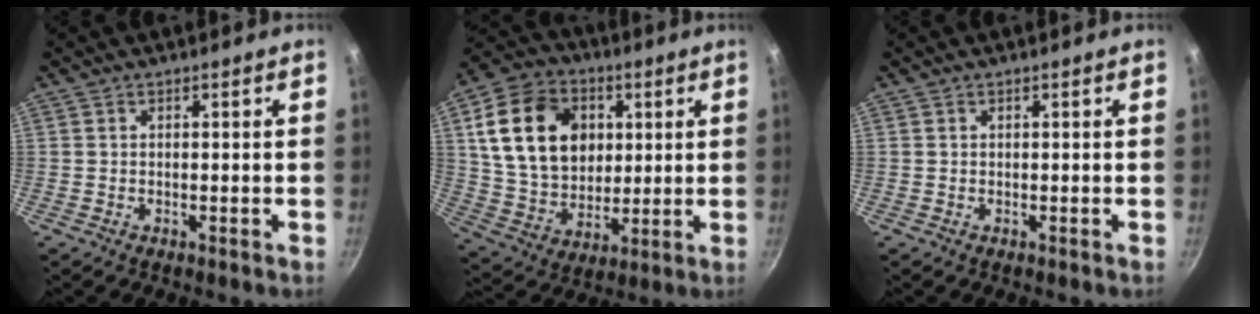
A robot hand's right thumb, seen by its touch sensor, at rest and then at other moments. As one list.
[{"total": 20.5, "force": [5.0, 15.4, 12.6], "torque": [-0.200, -0.004, 0.093]}, {"total": 0.0}]